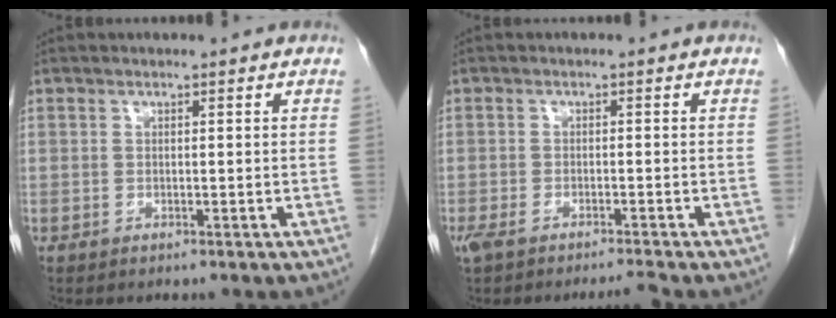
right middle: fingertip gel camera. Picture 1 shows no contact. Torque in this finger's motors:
{"motor_torque": [0.05, -0.03, 0.03, 0.01]}